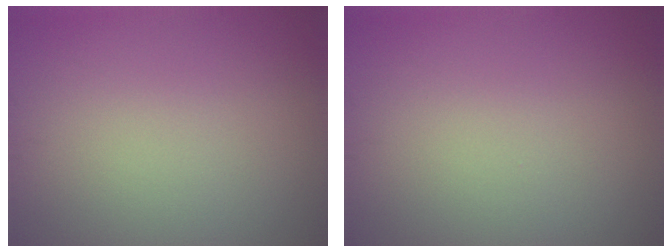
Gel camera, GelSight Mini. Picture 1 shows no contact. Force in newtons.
{"total": 0.0}